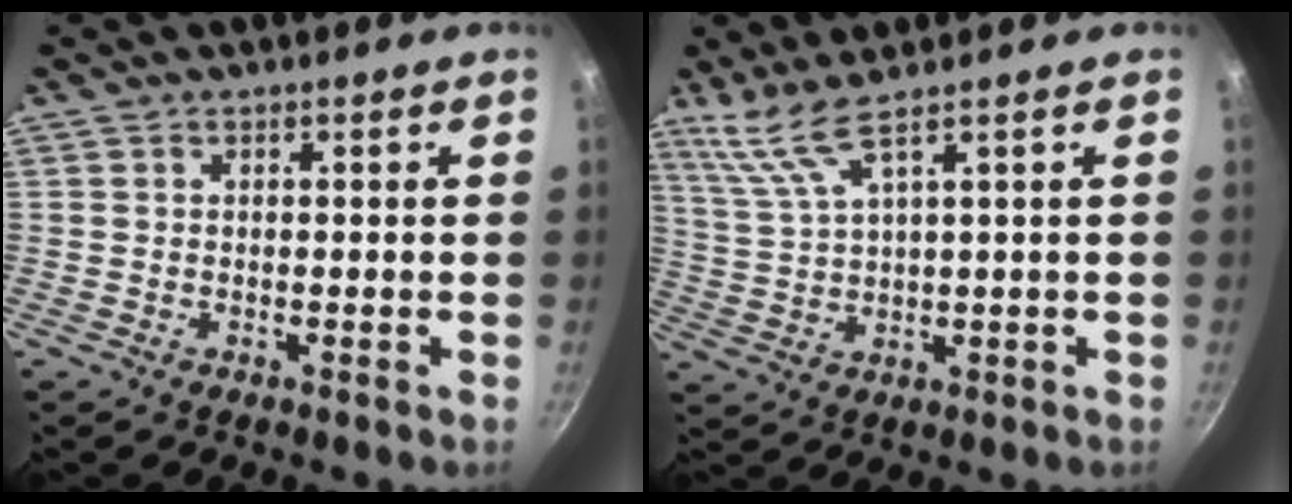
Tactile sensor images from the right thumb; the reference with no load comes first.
{"total": 5.6, "force": [4.0, -0.2, 4.0], "torque": [-0.095, -0.022, 0.098]}